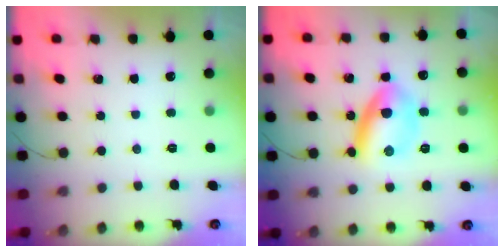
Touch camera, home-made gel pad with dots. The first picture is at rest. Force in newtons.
{"total": 10.1, "press": 10.1, "slide": 0.5}